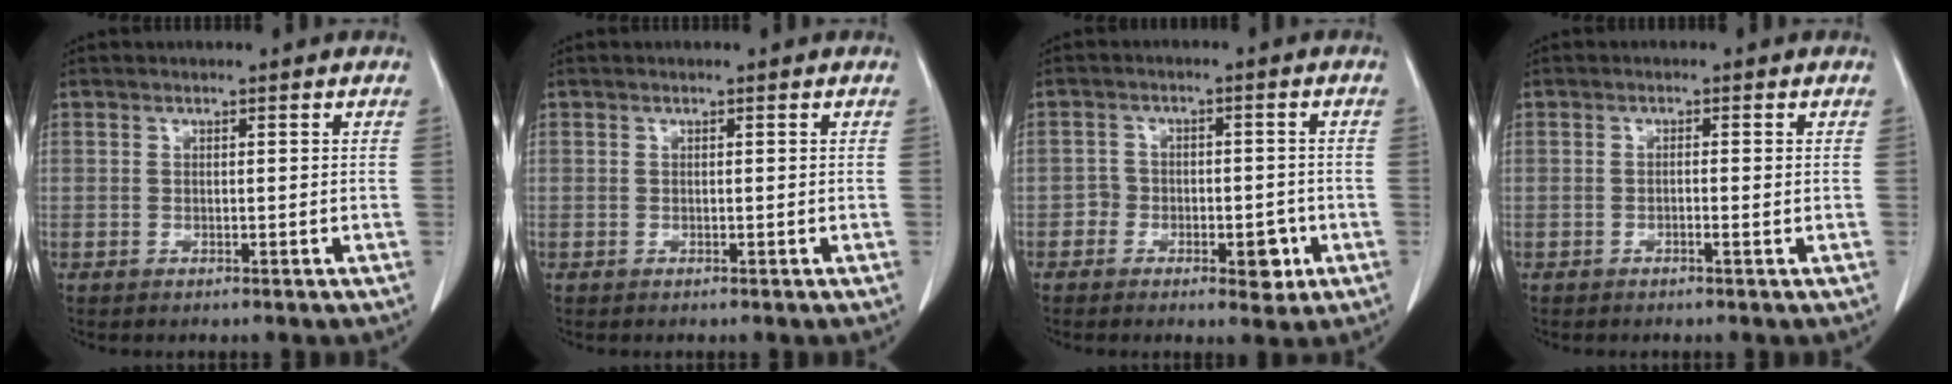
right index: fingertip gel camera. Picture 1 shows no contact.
{"total": 0.0}
{"total": 5.1, "force": [-2.3, 3.3, 3.2], "torque": [-0.027, 0.011, -0.032]}
{"total": 1.0, "force": [-0.4, 0.0, 1.0], "torque": [-0.018, 0.000, -0.006]}